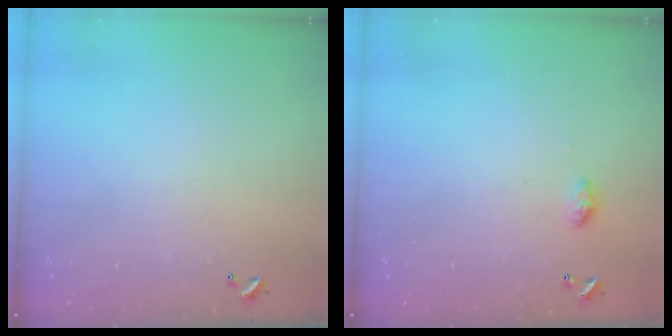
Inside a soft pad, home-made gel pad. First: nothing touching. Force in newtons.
{"total": 4.7, "press": 4.7, "slide": 0.6}